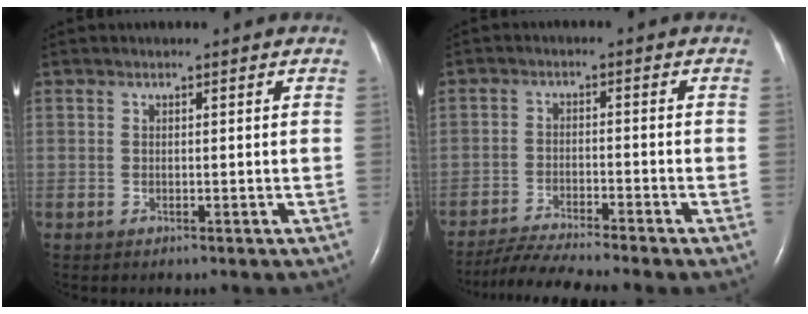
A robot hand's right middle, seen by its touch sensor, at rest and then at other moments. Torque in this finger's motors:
{"motor_torque": [1.06, -1.07, 0.25, 0.09]}